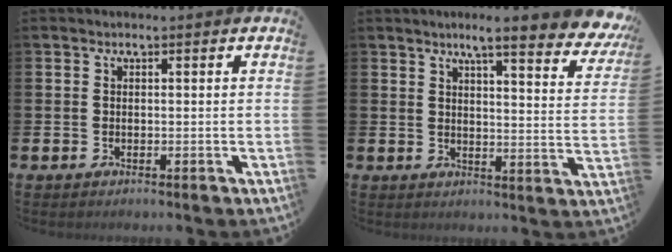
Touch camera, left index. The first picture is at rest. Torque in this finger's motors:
{"motor_torque": [0.96, -0.90, 0.69, 0.19]}